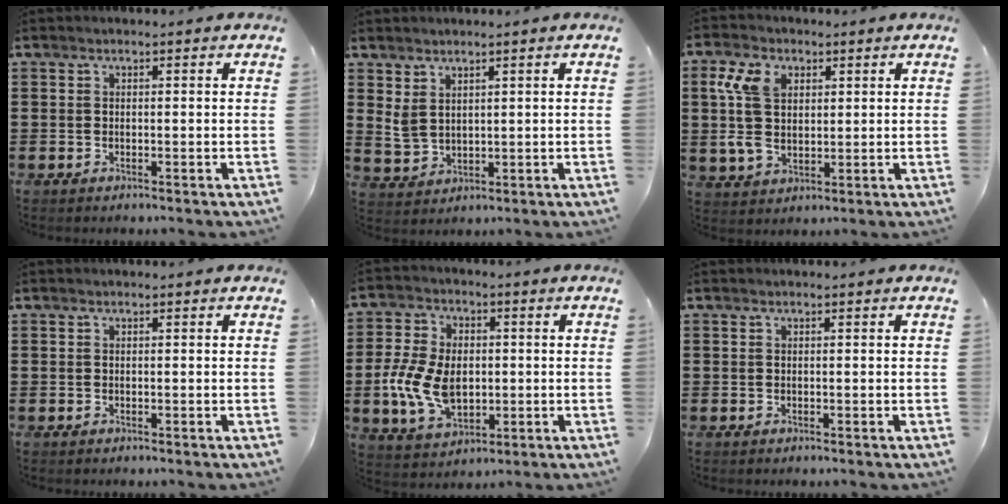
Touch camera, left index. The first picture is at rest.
{"total": 3.2, "force": [1.9, 2.1, 1.5], "torque": [-0.037, 0.007, 0.036]}
{"total": 8.5, "force": [2.2, 5.7, 5.9], "torque": [-0.153, 0.009, 0.035]}
{"total": 0.0}
{"total": 10.0, "force": [-1.2, 6.7, 7.3], "torque": [-0.174, 0.009, -0.023]}
{"total": 0.0}